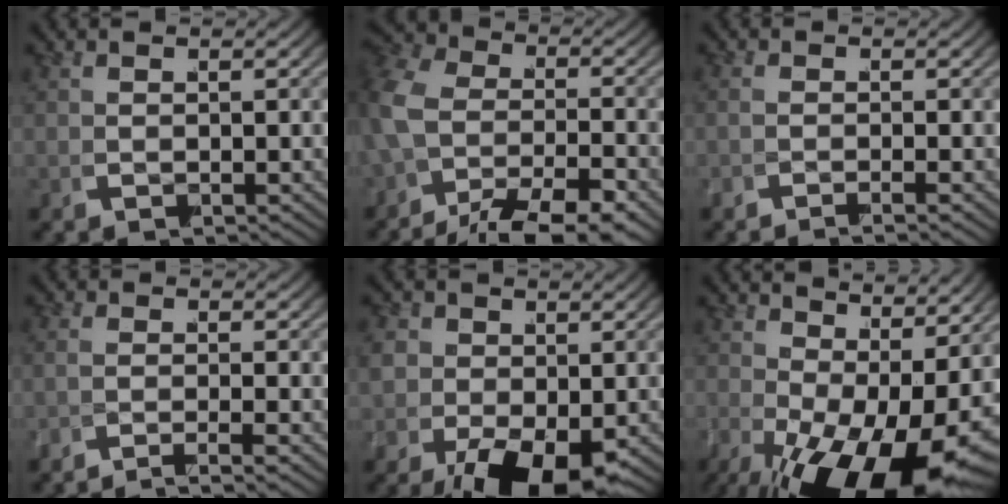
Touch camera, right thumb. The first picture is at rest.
{"total": 7.5, "force": [-3.8, 4.5, 4.6], "torque": [-0.073, -0.022, -0.056]}
{"total": 0.8, "force": [-0.7, -0.5, 0.1], "torque": [-0.004, 0.006, -0.019]}
{"total": 2.2, "force": [-2.0, -0.8, 0.5], "torque": [-0.009, 0.001, -0.039]}
{"total": 7.0, "force": [-1.7, 4.9, 4.7], "torque": [-0.097, -0.044, -0.010]}
{"total": 11.7, "force": [-2.4, 6.1, 9.6], "torque": [-0.146, -0.050, -0.009]}